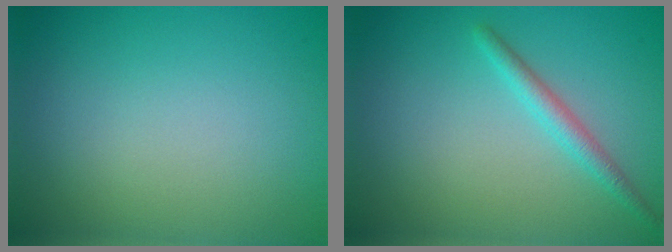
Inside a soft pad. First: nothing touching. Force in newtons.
{"total": 1.8, "press": 1.8, "slide": 0.0}